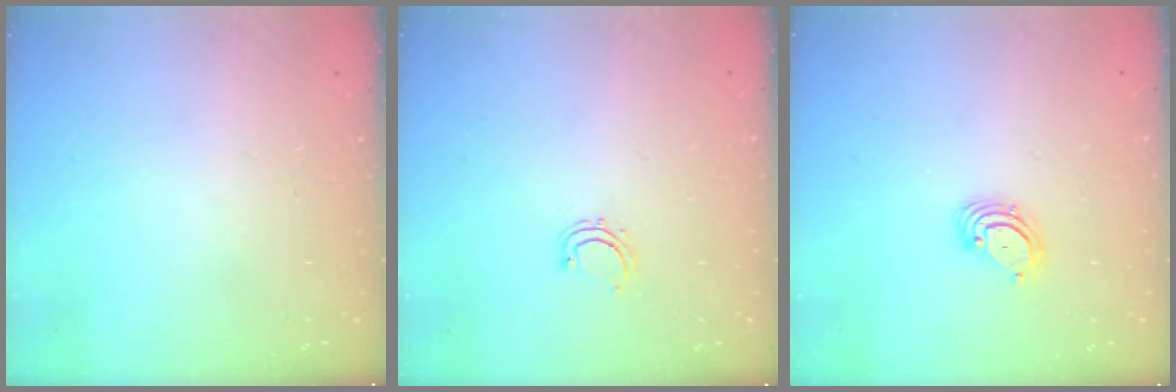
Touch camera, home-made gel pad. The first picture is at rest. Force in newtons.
{"total": 4.2, "press": 4.1, "slide": 0.9}
{"total": 3.4, "press": 3.4, "slide": 0.2}